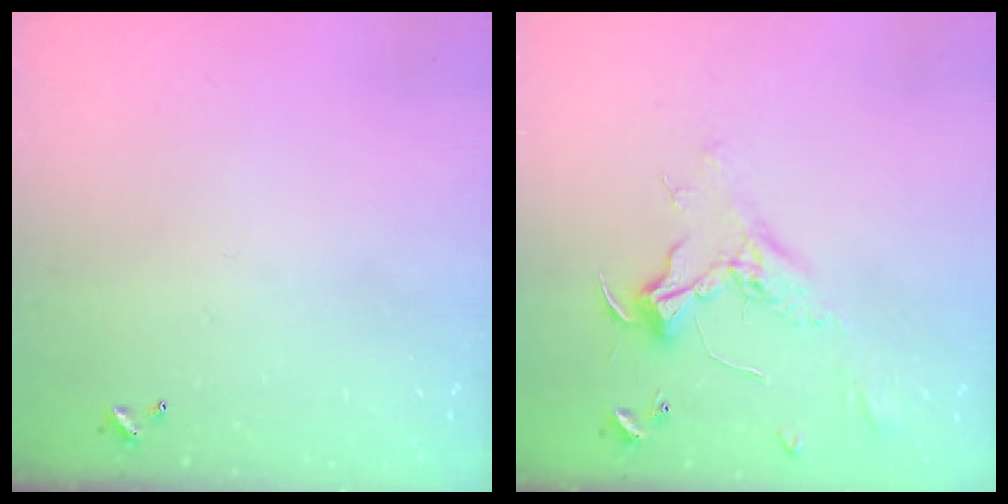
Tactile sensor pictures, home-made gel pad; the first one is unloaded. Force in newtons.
{"total": 2.5, "press": 2.3, "slide": 0.8}